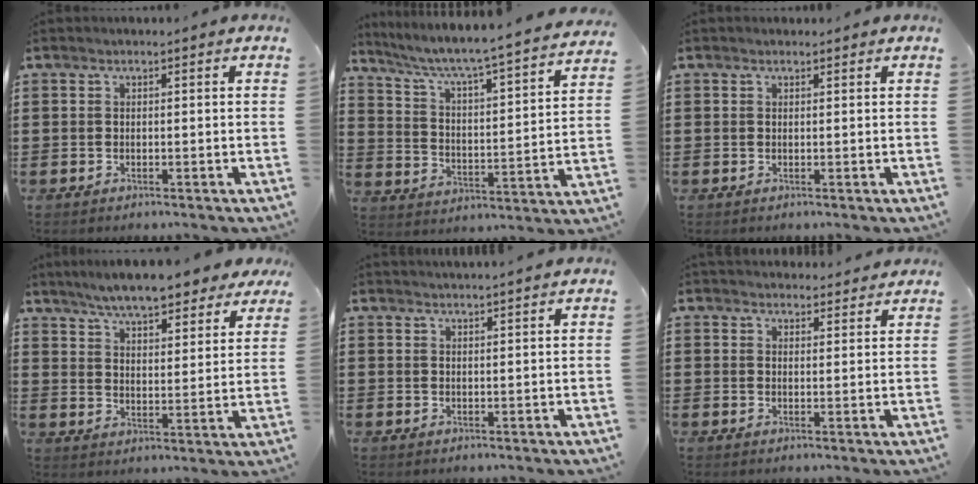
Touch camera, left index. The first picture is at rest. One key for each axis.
{"total": 4.9, "fx": 4.2, "fy": -0.6, "fz": 2.4, "tx": -0.067, "ty": -0.049, "tz": 0.060}
{"total": 0.5, "fx": 0.5, "fy": 0.2, "fz": 0.0, "tx": -0.002, "ty": -0.001, "tz": 0.012}
{"total": 7.1, "fx": 6.7, "fy": 0.5, "fz": 2.3, "tx": -0.072, "ty": -0.029, "tz": 0.120}
{"total": 1.8, "fx": 1.7, "fy": -0.6, "fz": 0.0, "tx": -0.004, "ty": -0.004, "tz": 0.035}
{"total": 3.1, "fx": 3.0, "fy": 0.4, "fz": 0.0, "tx": -0.001, "ty": -0.015, "tz": 0.057}